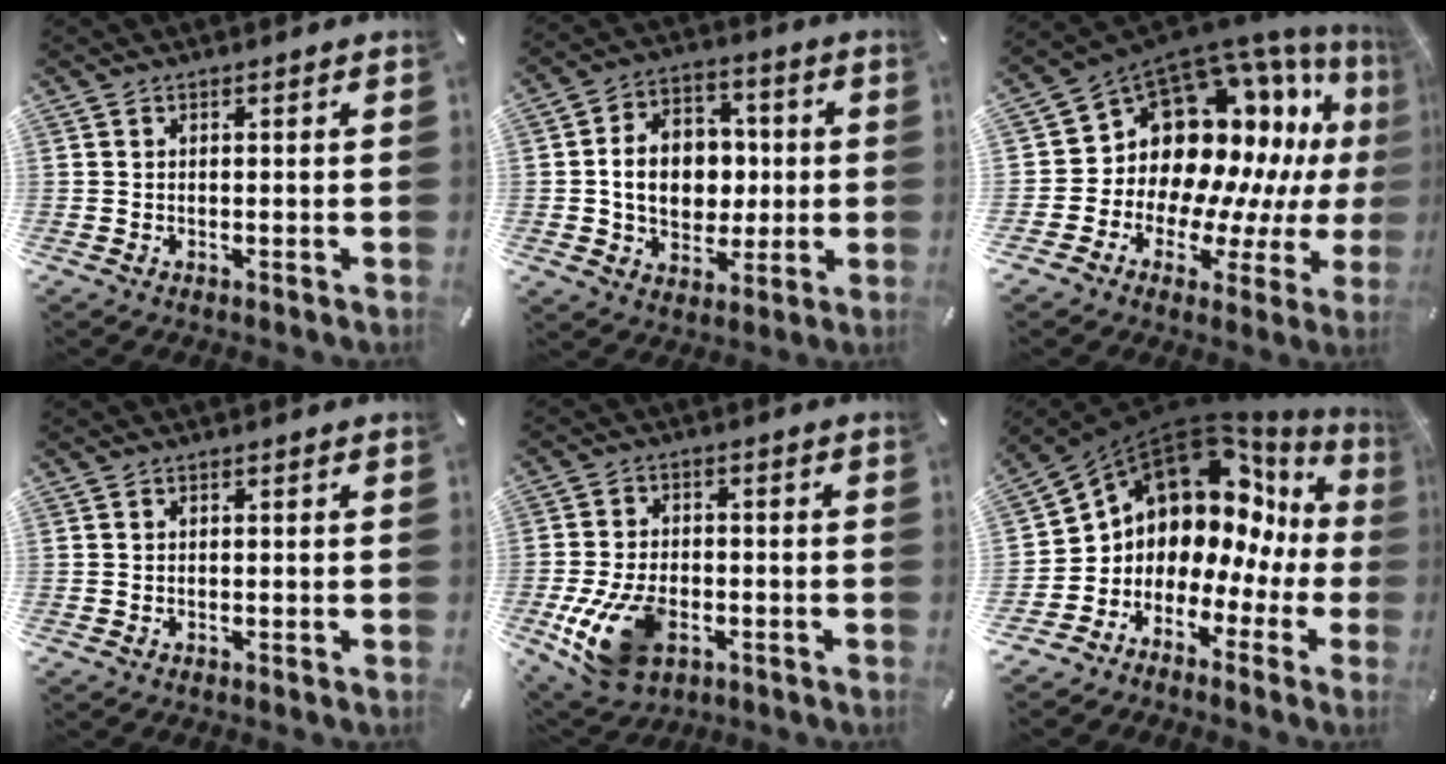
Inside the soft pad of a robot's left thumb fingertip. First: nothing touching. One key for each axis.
{"total": 12.3, "fx": -0.4, "fy": 10.1, "fz": 7.1, "tx": -0.120, "ty": 0.018, "tz": -0.001}
{"total": 16.2, "fx": 6.5, "fy": 12.7, "fz": 7.8, "tx": -0.099, "ty": -0.106, "tz": 0.139}
{"total": 0.0}
{"total": 13.6, "fx": -4.5, "fy": 8.8, "fz": 9.3, "tx": -0.188, "ty": 0.011, "tz": -0.077}
{"total": 9.6, "fx": 6.0, "fy": 6.8, "fz": 3.3, "tx": -0.071, "ty": -0.072, "tz": 0.110}